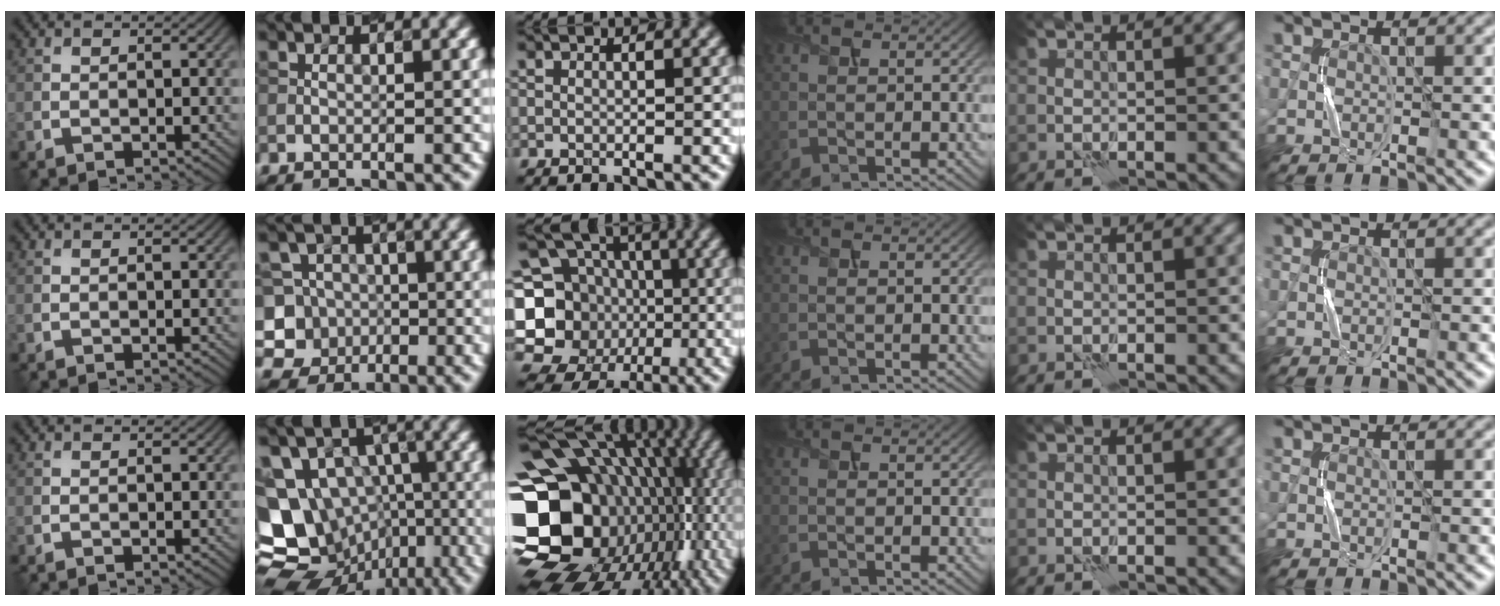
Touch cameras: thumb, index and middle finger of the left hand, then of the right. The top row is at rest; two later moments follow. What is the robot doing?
{"motion": "press", "object": "button"}